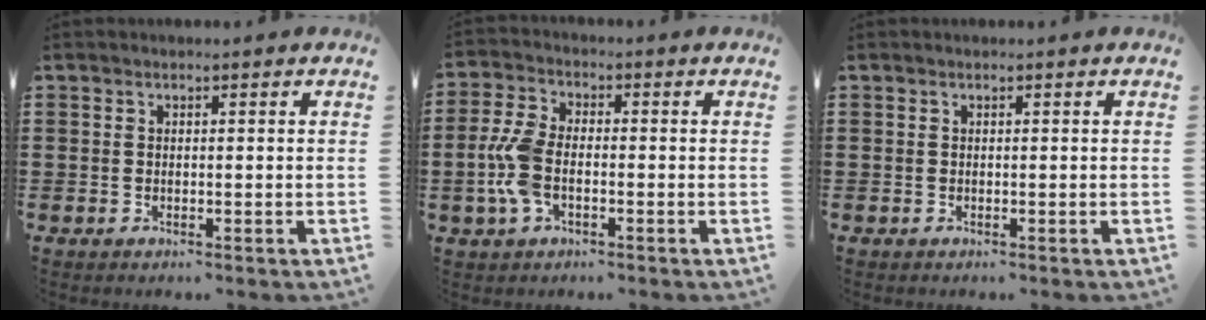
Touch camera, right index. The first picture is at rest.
{"total": 7.2, "force": [-1.4, 4.0, 5.8], "torque": [-0.153, -0.005, -0.034]}
{"total": 0.0}